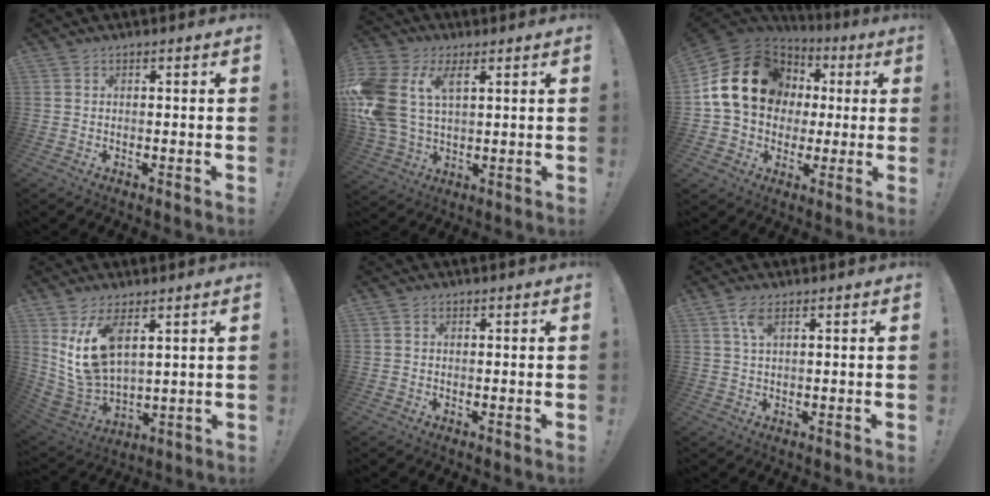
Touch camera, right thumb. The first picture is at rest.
{"total": 14.8, "force": [5.2, 9.6, 10.0], "torque": [-0.235, -0.021, 0.097]}
{"total": 20.9, "force": [4.6, 16.2, 12.5], "torque": [-0.204, -0.004, 0.103]}
{"total": 13.8, "force": [6.8, 6.9, 9.9], "torque": [-0.204, -0.040, 0.126]}
{"total": 0.5, "force": [0.0, 0.5, 0.1], "torque": [-0.005, 0.003, 0.000]}
{"total": 4.1, "force": [1.8, 1.4, 3.4], "torque": [-0.055, -0.005, 0.029]}